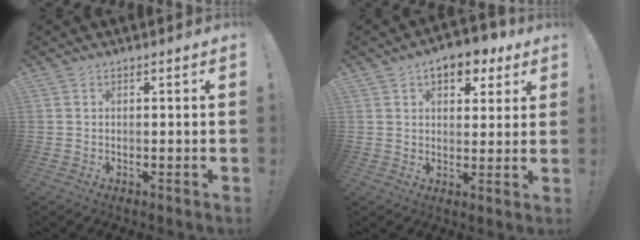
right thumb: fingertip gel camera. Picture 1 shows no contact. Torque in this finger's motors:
{"motor_torque": [0.25, 2.31, 0.50, 0.01, -0.01]}